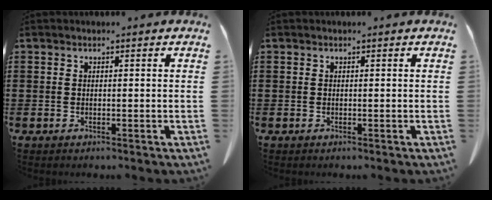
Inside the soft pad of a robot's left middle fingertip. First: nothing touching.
{"total": 0.0}